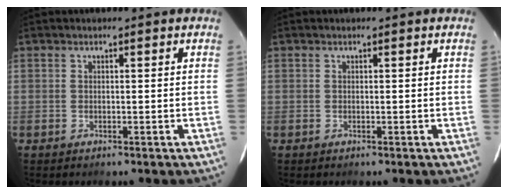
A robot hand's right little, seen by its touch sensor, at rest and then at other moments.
{"total": 0.0}